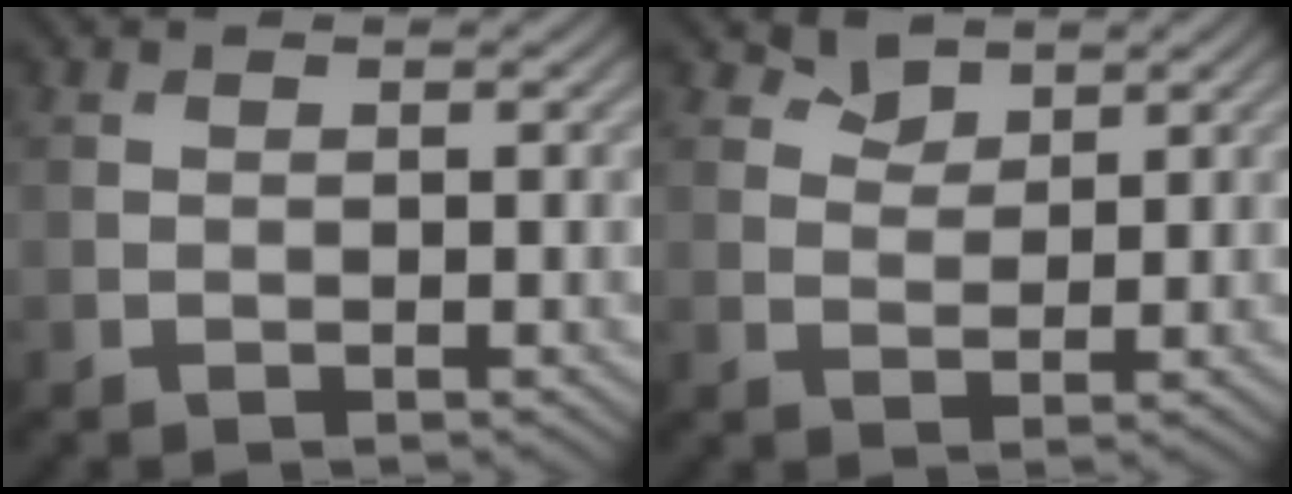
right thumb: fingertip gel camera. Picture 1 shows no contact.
{"total": 2.2, "force": [1.8, 1.1, 0.6], "torque": [-0.011, -0.005, 0.037]}